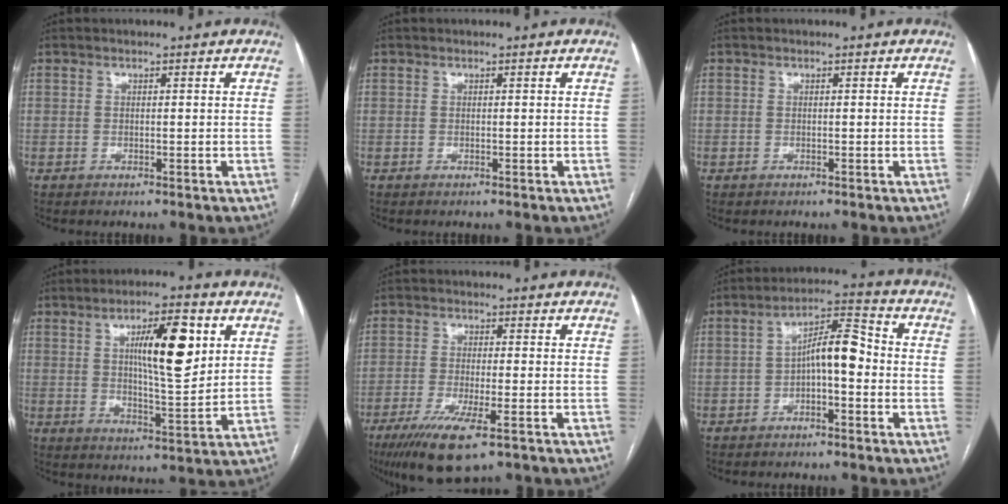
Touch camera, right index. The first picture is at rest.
{"total": 0.0}
{"total": 0.6, "force": [-0.3, 0.5, 0.0], "torque": [-0.003, 0.006, -0.006]}
{"total": 11.6, "force": [3.7, 2.5, 10.6], "torque": [-0.170, 0.004, 0.062]}
{"total": 10.1, "force": [-6.1, 1.7, 7.9], "torque": [-0.141, -0.027, -0.099]}
{"total": 7.4, "force": [-1.1, 2.3, 7.0], "torque": [-0.118, 0.032, -0.019]}